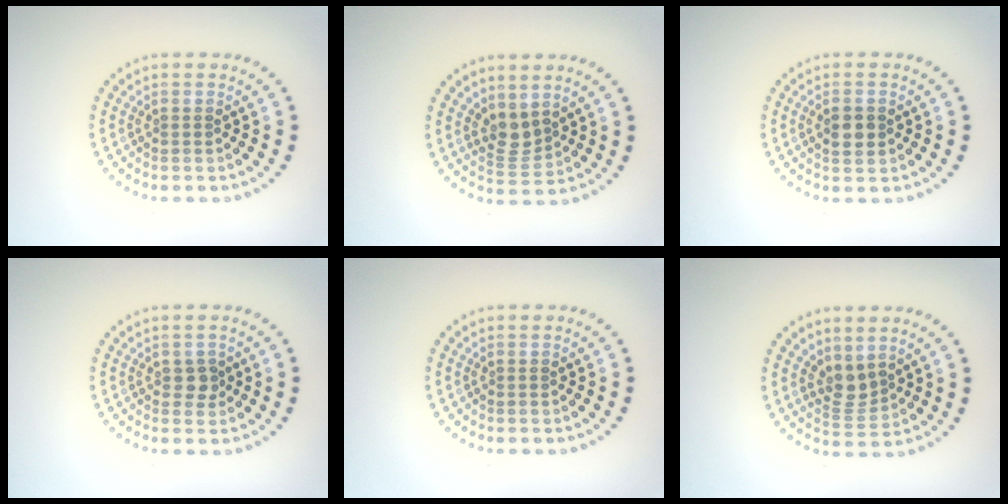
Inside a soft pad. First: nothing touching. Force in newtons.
{"total": 2.4, "press": 1.9, "slide": 1.5}
{"total": 2.0, "press": 2.0, "slide": 0.1}
{"total": 1.3, "press": 1.2, "slide": 0.3}
{"total": 0.0}
{"total": 2.3, "press": 1.8, "slide": 1.4}